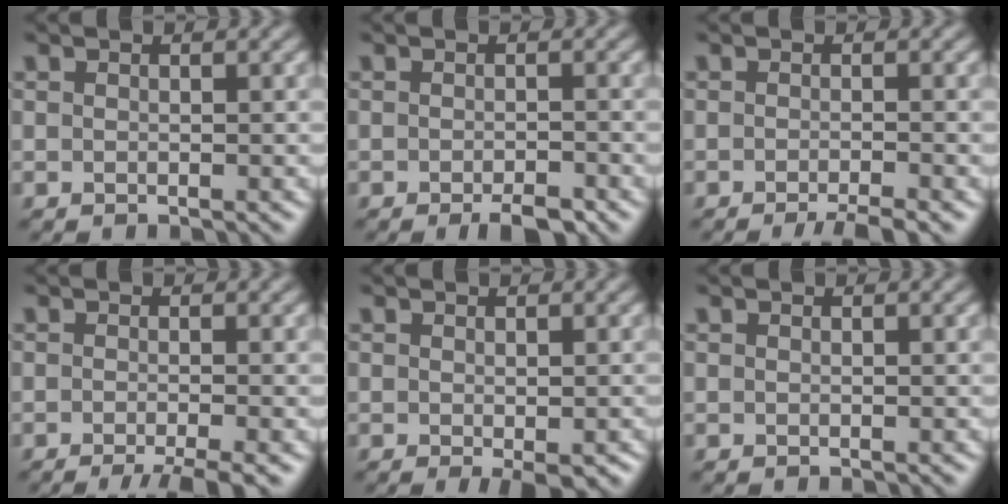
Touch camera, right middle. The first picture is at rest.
{"total": 2.4, "force": [-1.7, 0.7, 1.6], "torque": [-0.024, -0.002, -0.025]}
{"total": 2.8, "force": [-1.9, 0.3, 2.0], "torque": [-0.024, -0.002, -0.035]}
{"total": 3.3, "force": [-2.1, 0.4, 2.6], "torque": [-0.033, -0.002, -0.038]}
{"total": 1.9, "force": [-0.7, 0.6, 1.7], "torque": [-0.023, -0.007, -0.007]}
{"total": 0.0}